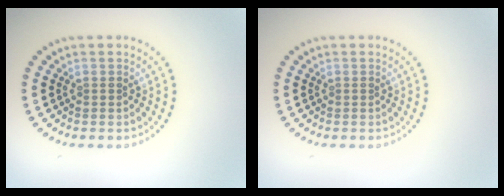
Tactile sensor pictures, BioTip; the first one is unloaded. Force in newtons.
{"total": 0.0}